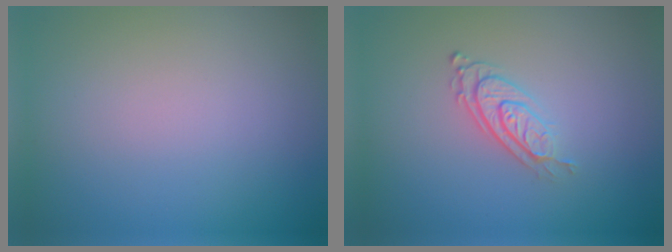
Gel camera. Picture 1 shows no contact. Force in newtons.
{"total": 2.8, "press": 2.0, "slide": 1.9}